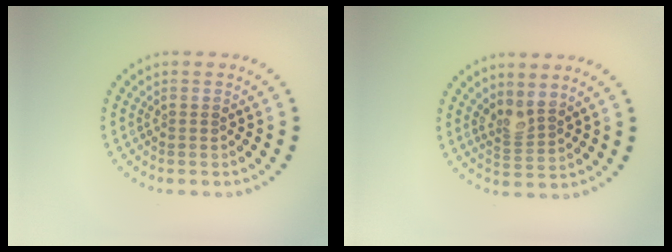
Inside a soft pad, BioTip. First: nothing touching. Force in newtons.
{"total": 2.1, "press": 1.6, "slide": 1.3}